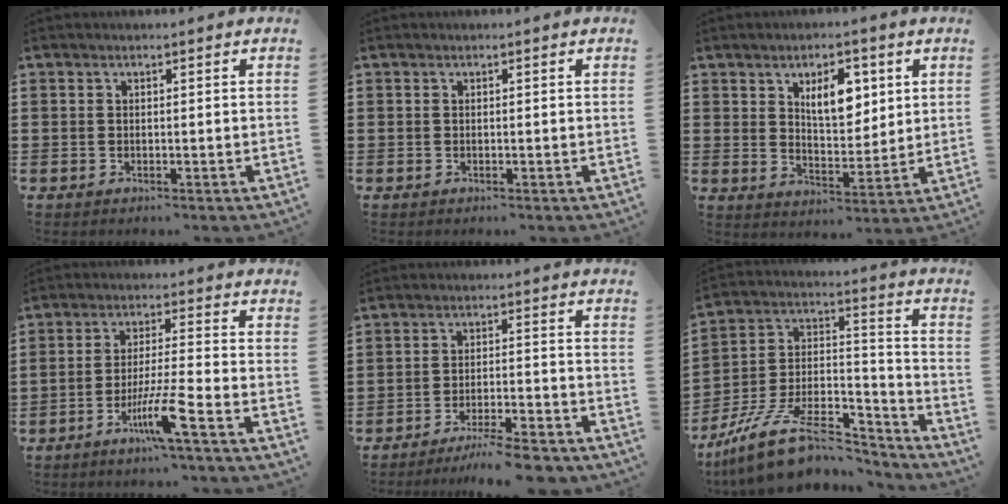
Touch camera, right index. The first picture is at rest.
{"total": 0.0}
{"total": 6.9, "force": [2.9, 3.7, 5.1], "torque": [-0.079, 0.000, 0.045]}
{"total": 7.4, "force": [-4.1, 0.0, 6.2], "torque": [-0.128, -0.012, -0.079]}
{"total": 6.0, "force": [-5.4, 0.0, 2.6], "torque": [-0.049, -0.008, -0.104]}
{"total": 13.1, "force": [-10.0, 5.1, 6.9], "torque": [-0.127, 0.034, -0.180]}